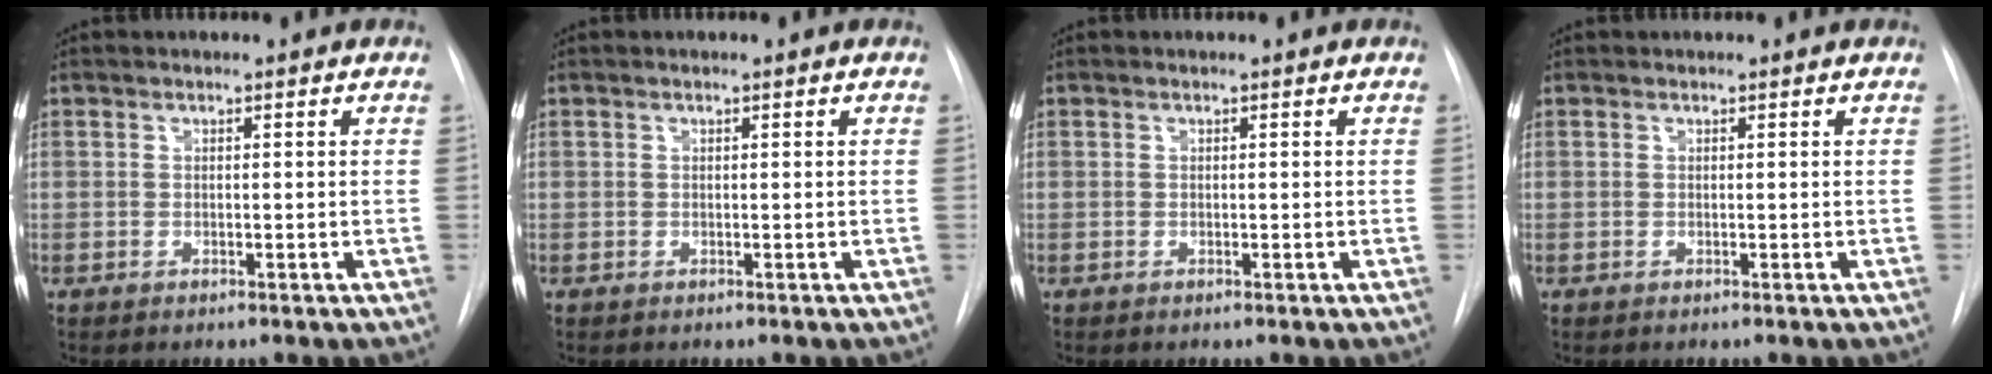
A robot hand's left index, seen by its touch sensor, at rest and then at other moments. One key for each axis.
{"total": 0.0}
{"total": 0.0}
{"total": 0.0}